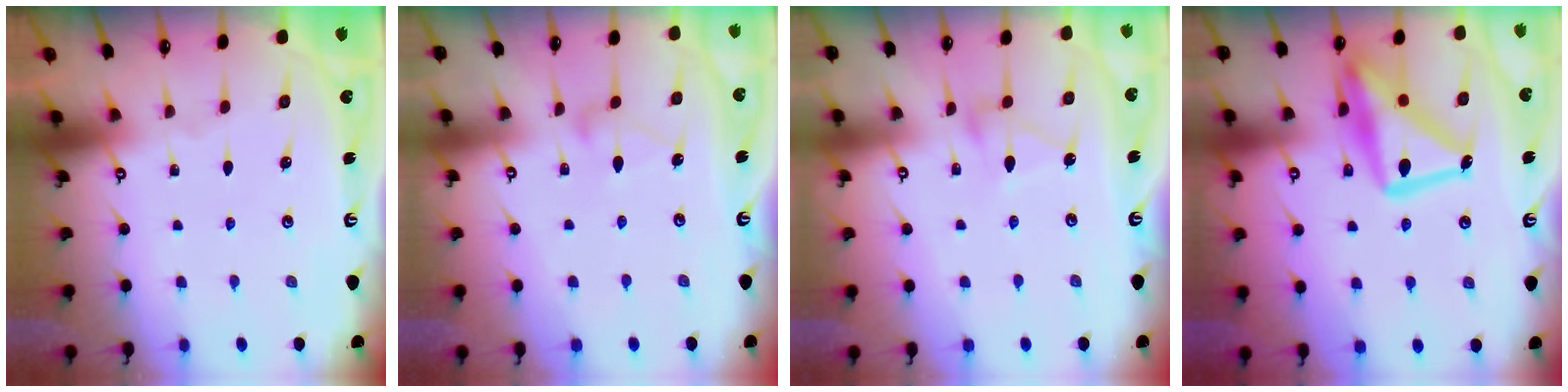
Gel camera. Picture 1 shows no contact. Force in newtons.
{"total": 7.0, "press": 7.0, "slide": 0.4}
{"total": 5.3, "press": 5.2, "slide": 0.4}
{"total": 19.8, "press": 19.7, "slide": 1.9}